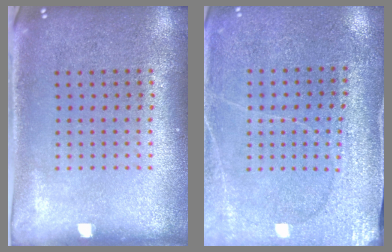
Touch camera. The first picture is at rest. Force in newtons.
{"total": 2.9, "press": 2.9, "slide": 0.2}